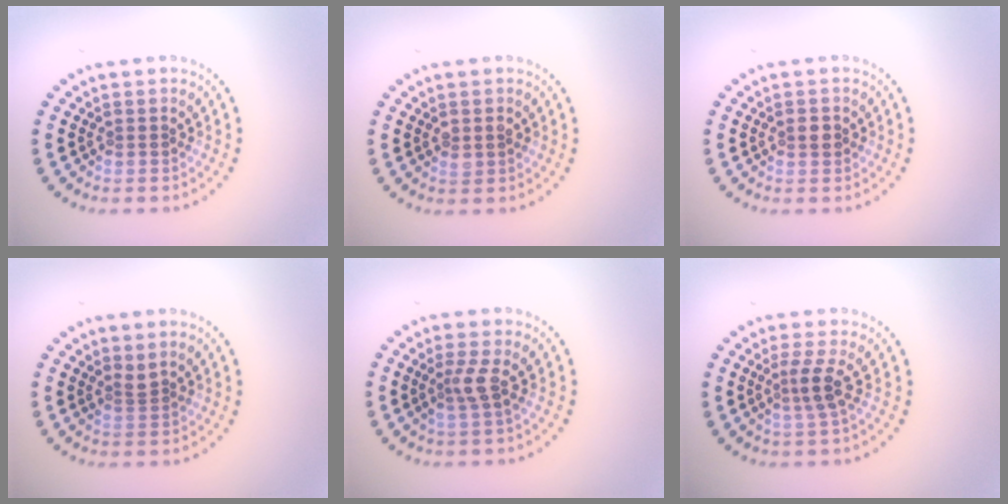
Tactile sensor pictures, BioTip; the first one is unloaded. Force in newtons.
{"total": 1.0, "press": 1.0, "slide": 0.1}
{"total": 1.1, "press": 1.1, "slide": 0.2}
{"total": 0.8, "press": 0.4, "slide": 0.7}
{"total": 1.9, "press": 1.4, "slide": 1.3}
{"total": 2.0, "press": 1.4, "slide": 1.4}